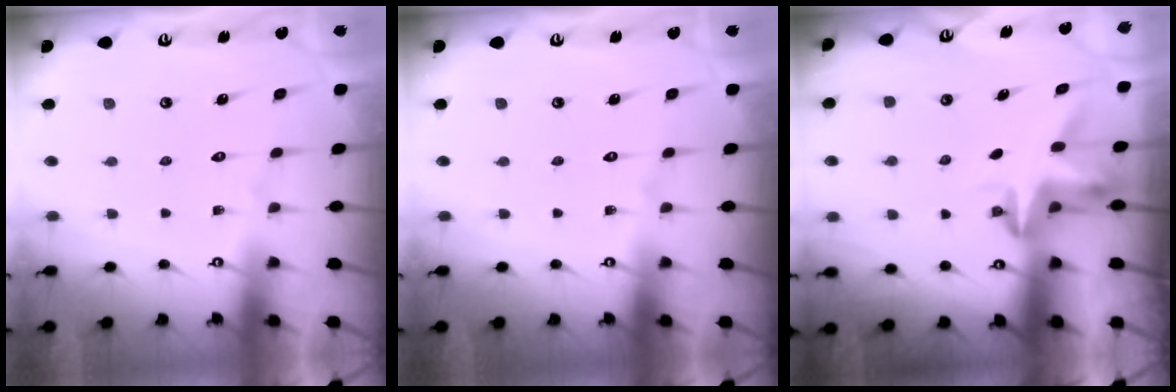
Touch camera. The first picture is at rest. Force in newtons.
{"total": 0.0}
{"total": 3.4, "press": 3.4, "slide": 0.2}